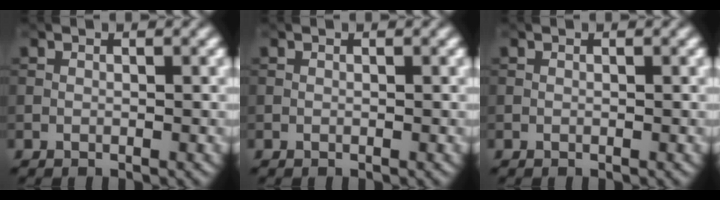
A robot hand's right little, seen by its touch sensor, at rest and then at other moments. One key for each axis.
{"total": 0.0}
{"total": 0.0}